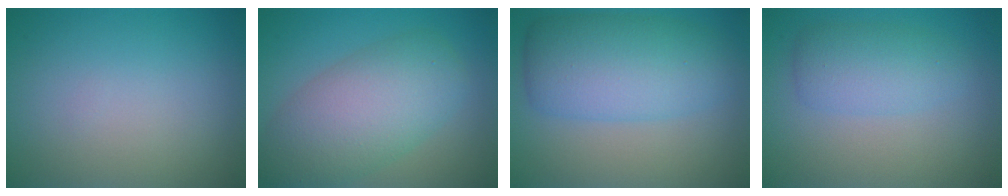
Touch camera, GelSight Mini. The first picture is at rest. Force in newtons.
{"total": 7.9, "press": 7.9, "slide": 0.2}
{"total": 7.2, "press": 7.2, "slide": 0.1}
{"total": 3.5, "press": 3.5, "slide": 0.2}